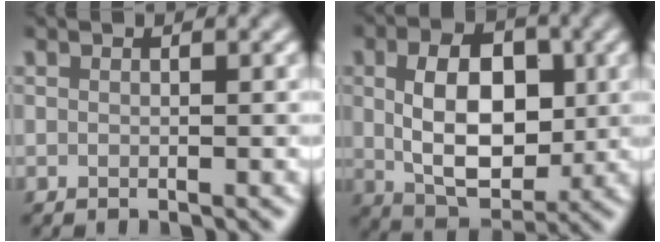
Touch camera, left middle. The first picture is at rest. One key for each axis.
{"total": 8.2, "fx": 0.6, "fy": 5.2, "fz": 6.3, "tx": -0.109, "ty": 0.000, "tz": 0.011}